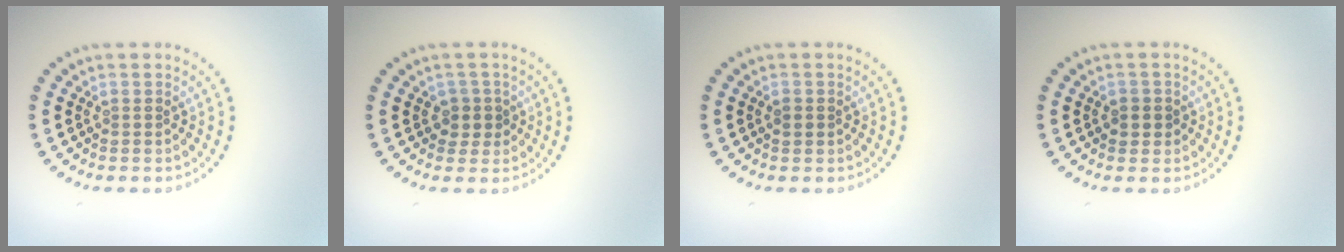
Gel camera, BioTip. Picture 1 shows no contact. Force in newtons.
{"total": 1.9, "press": 1.6, "slide": 1.1}
{"total": 1.1, "press": 1.1, "slide": 0.1}
{"total": 1.5, "press": 1.4, "slide": 0.5}